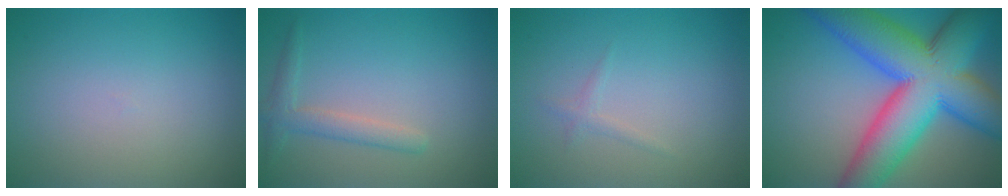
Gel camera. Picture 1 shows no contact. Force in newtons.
{"total": 2.1, "press": 2.1, "slide": 0.0}
{"total": 0.8, "press": 0.8, "slide": 0.1}
{"total": 15.4, "press": 15.4, "slide": 0.6}